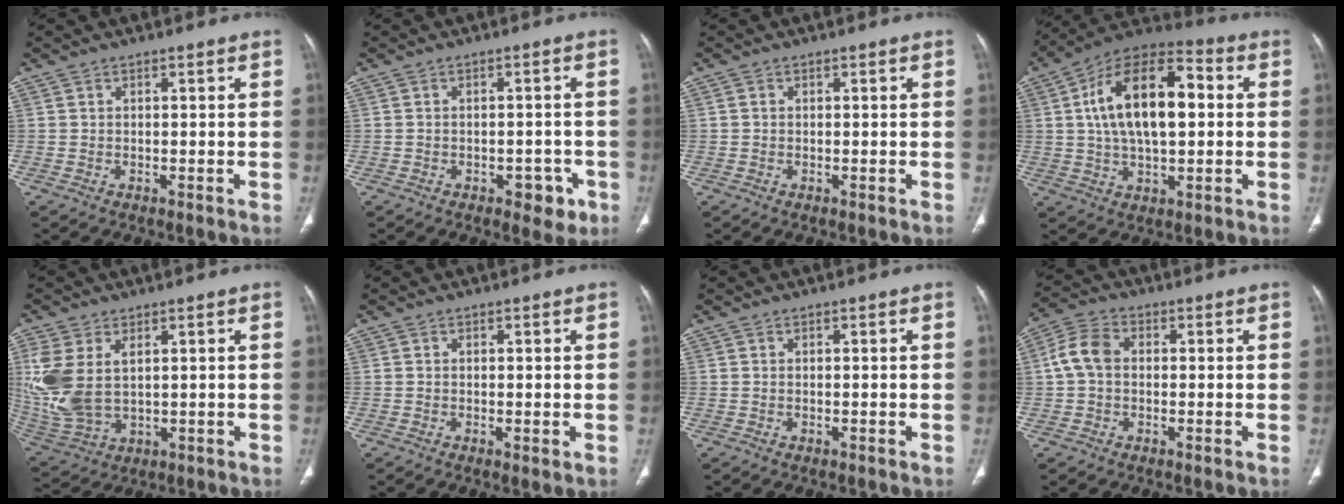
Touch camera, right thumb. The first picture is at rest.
{"total": 4.6, "force": [-2.3, 2.8, 2.9], "torque": [-0.017, 0.014, -0.025]}
{"total": 0.5, "force": [0.0, 0.5, 0.2], "torque": [-0.001, 0.002, -0.001]}
{"total": 18.7, "force": [2.5, 9.5, 16.0], "torque": [-0.263, 0.027, 0.035]}
{"total": 13.2, "force": [2.9, 7.9, 10.2], "torque": [-0.247, -0.006, 0.074]}
{"total": 1.0, "force": [-0.1, 0.3, 1.0], "torque": [-0.020, -0.006, -0.002]}
{"total": 0.0}
{"total": 6.2, "force": [0.2, 4.6, 4.3], "torque": [-0.086, 0.020, -0.003]}